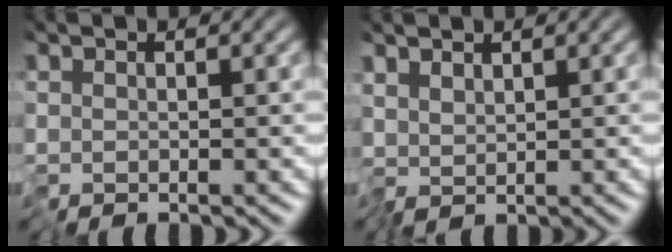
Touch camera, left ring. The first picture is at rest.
{"total": 1.1, "force": [0.5, 0.6, 0.8], "torque": [-0.021, -0.001, 0.008]}